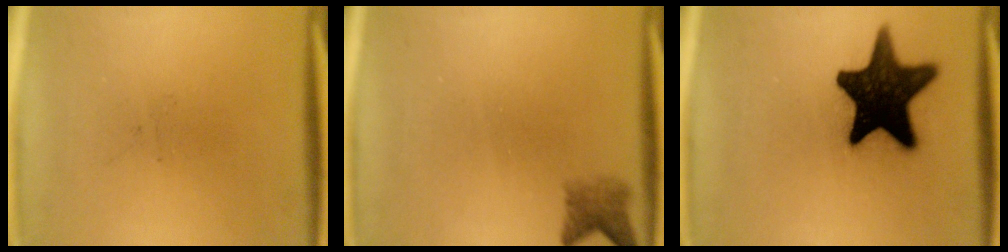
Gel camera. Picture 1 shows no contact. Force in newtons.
{"total": 2.4}
{"total": 18.4}